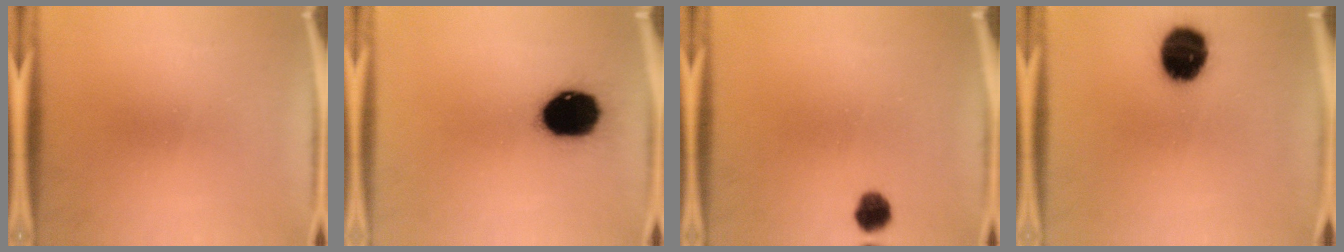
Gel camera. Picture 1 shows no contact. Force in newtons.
{"total": 17.2}
{"total": 4.1}
{"total": 13.7}